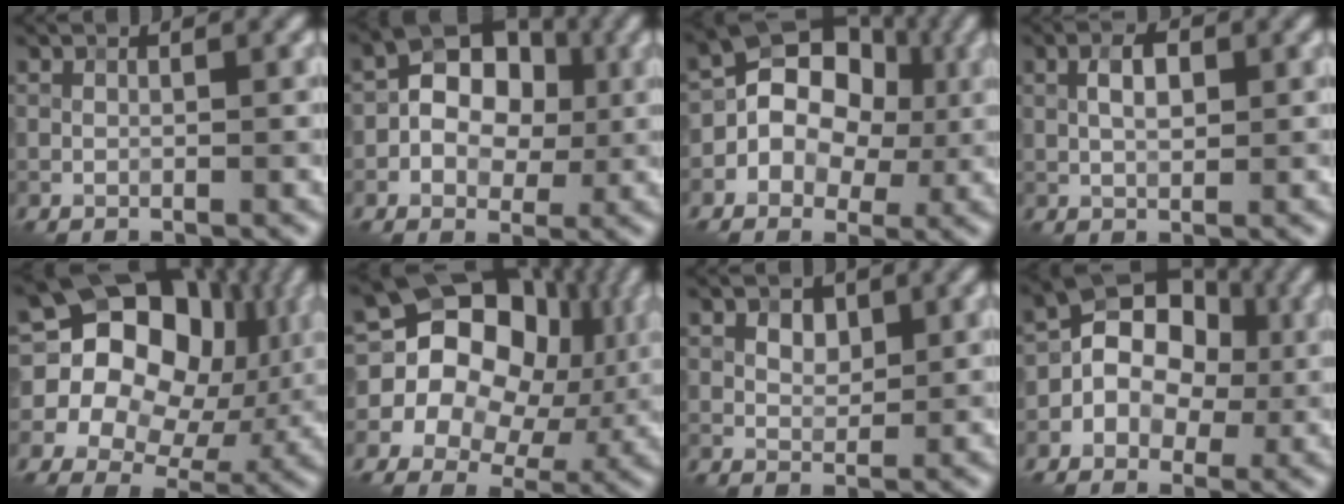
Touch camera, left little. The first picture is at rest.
{"total": 6.3, "force": [0.0, 4.6, 4.3], "torque": [-0.049, 0.008, -0.012]}
{"total": 7.3, "force": [-0.1, 6.0, 4.1], "torque": [-0.032, 0.019, -0.023]}
{"total": 2.5, "force": [0.5, 1.3, 2.1], "torque": [-0.040, 0.003, 0.007]}
{"total": 17.2, "force": [3.4, 14.0, 9.5], "torque": [-0.163, 0.031, 0.046]}
{"total": 17.2, "force": [2.2, 14.3, 9.3], "torque": [-0.153, 0.025, 0.015]}
{"total": 2.1, "force": [1.0, 1.4, 1.2], "torque": [-0.016, 0.001, 0.016]}
{"total": 6.3, "force": [-0.3, 5.1, 3.8], "torque": [-0.027, 0.013, -0.023]}